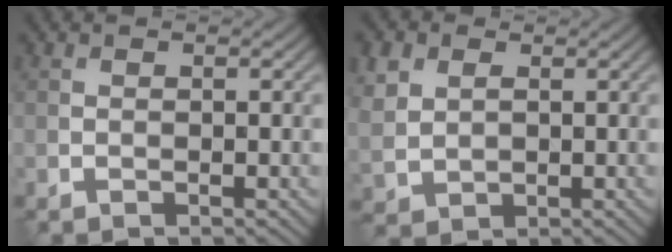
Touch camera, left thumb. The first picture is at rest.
{"total": 4.7, "force": [1.6, 3.7, 2.4], "torque": [-0.090, 0.004, 0.036]}